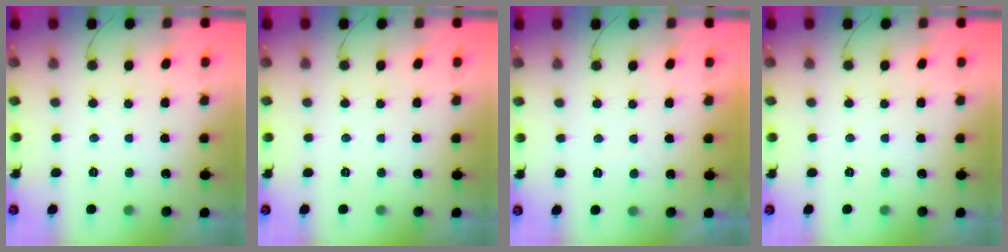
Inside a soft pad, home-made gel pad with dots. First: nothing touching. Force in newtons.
{"total": 0.0}
{"total": 0.5, "press": 0.3, "slide": 0.5}
{"total": 0.0}